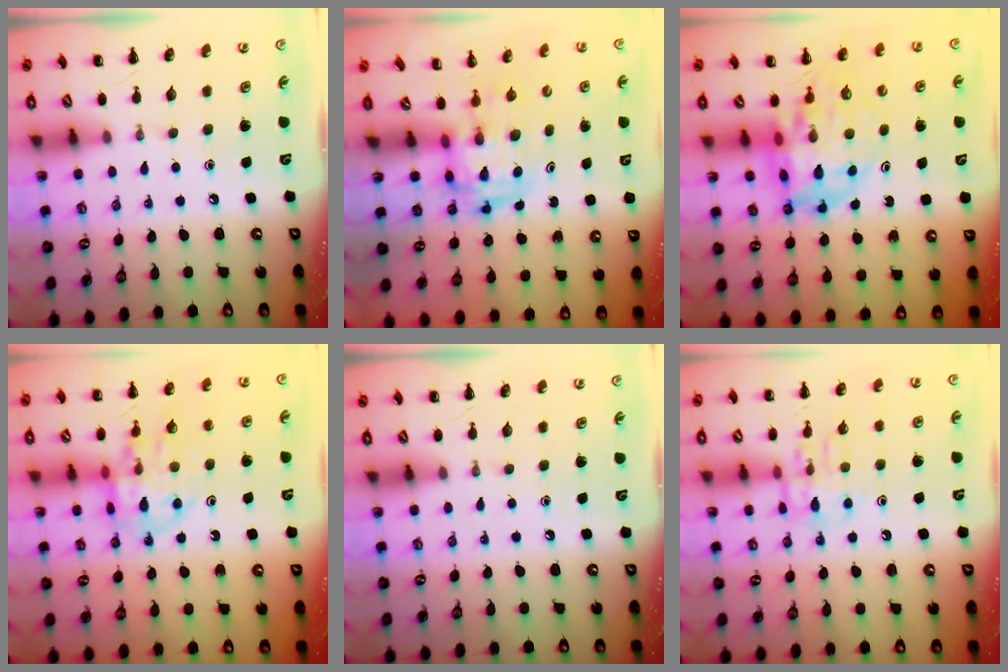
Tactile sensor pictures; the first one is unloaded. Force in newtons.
{"total": 2.8, "press": 2.8, "slide": 0.5}
{"total": 12.6, "press": 12.0, "slide": 3.8}
{"total": 13.3, "press": 13.2, "slide": 1.8}
{"total": 0.0}
{"total": 10.9, "press": 10.9, "slide": 0.8}